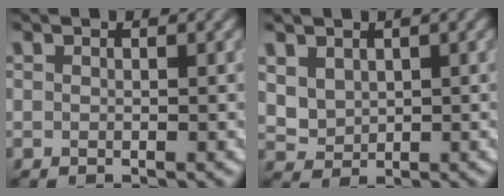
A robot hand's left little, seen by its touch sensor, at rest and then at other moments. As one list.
[{"total": 2.1, "force": [1.1, 1.5, 1.0], "torque": [-0.027, -0.004, 0.028]}]